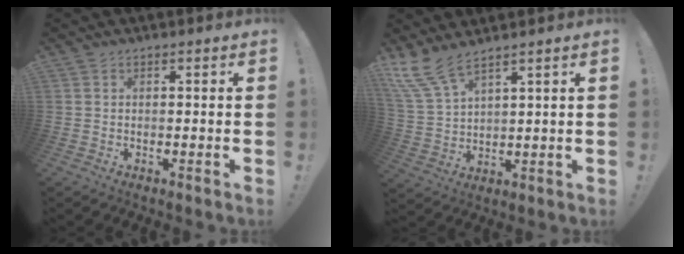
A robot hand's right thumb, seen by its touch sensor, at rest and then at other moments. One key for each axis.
{"total": 9.0, "fx": 7.1, "fy": 2.3, "fz": 5.0, "tx": -0.118, "ty": -0.028, "tz": 0.141}